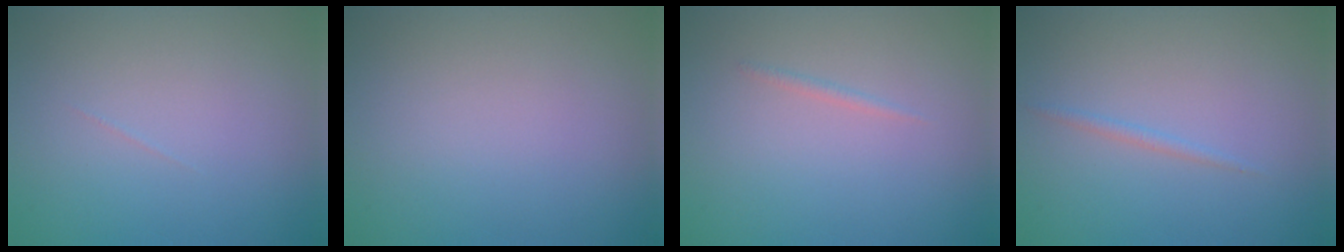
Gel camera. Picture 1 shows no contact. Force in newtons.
{"total": 0.0}
{"total": 0.5, "press": 0.5, "slide": 0.0}
{"total": 0.8, "press": 0.8, "slide": 0.1}